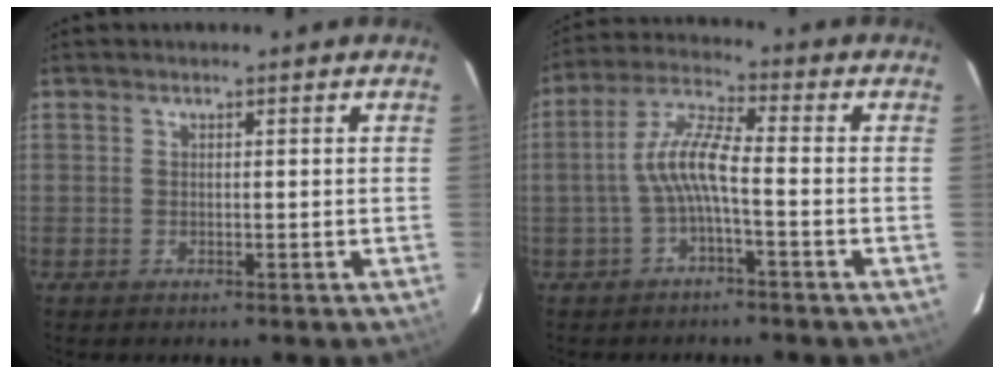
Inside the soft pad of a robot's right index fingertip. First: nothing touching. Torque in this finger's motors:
{"motor_torque": [0.98, -0.27, 0.70, 0.18]}